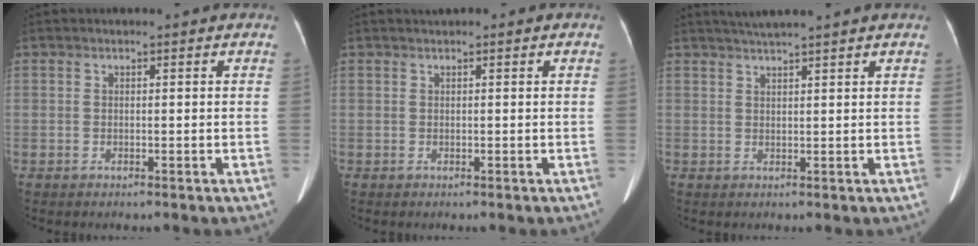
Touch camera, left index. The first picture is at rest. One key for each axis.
{"total": 1.0, "fx": 0.7, "fy": 0.3, "fz": 0.6, "tx": -0.012, "ty": 0.014, "tz": 0.010}
{"total": 4.7, "fx": 4.1, "fy": -0.9, "fz": 2.1, "tx": -0.033, "ty": 0.023, "tz": 0.067}